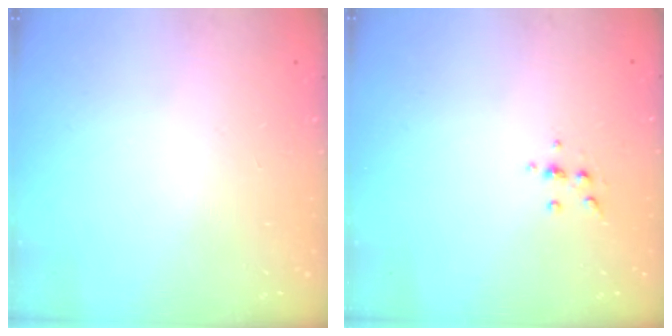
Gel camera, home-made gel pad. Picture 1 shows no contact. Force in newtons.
{"total": 3.6, "press": 3.5, "slide": 0.9}